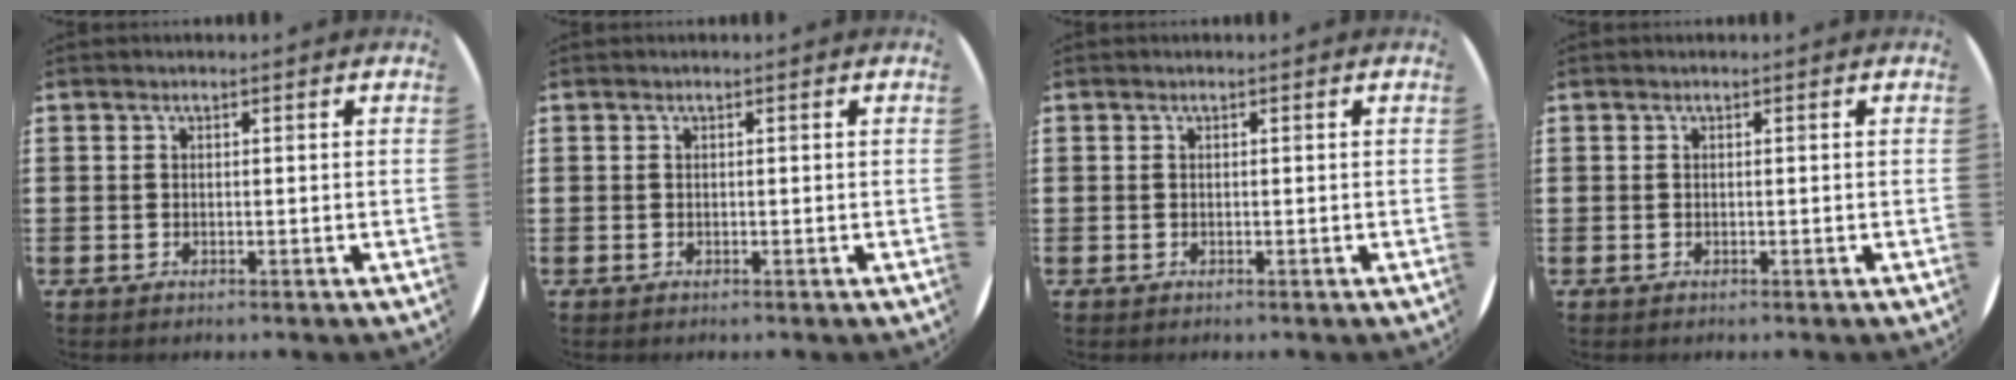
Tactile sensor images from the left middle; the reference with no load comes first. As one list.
[{"total": 0.0}, {"total": 0.0}, {"total": 0.0}]